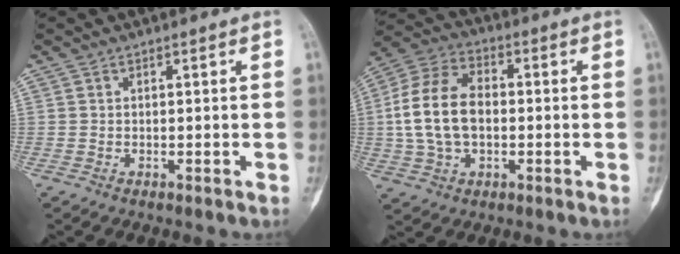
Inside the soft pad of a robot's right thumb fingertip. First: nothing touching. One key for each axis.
{"total": 14.3, "fx": -0.4, "fy": 9.3, "fz": 10.8, "tx": -0.207, "ty": 0.026, "tz": -0.012}